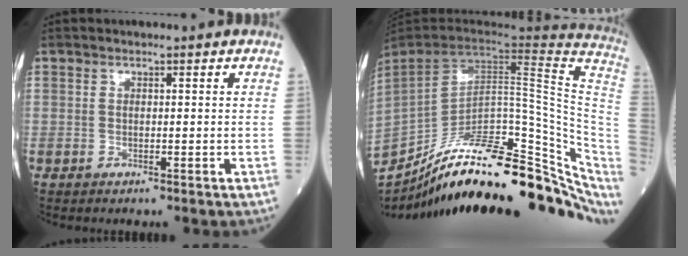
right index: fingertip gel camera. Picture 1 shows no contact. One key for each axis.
{"total": 34.0, "fx": -23.6, "fy": 9.8, "fz": 22.5, "tx": -0.295, "ty": -0.021, "tz": -0.342}